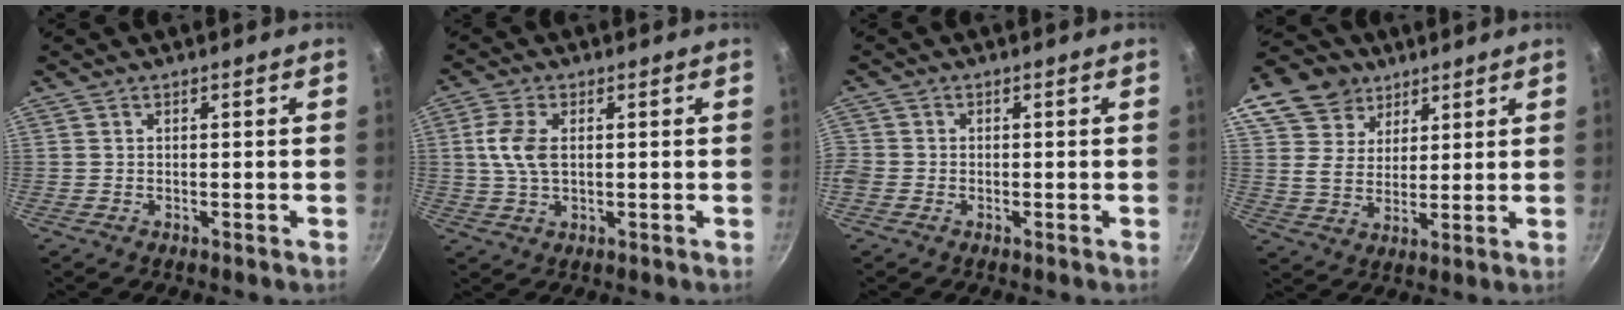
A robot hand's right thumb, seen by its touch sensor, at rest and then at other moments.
{"total": 6.7, "force": [0.8, 3.9, 5.4], "torque": [-0.110, 0.007, 0.015]}
{"total": 3.2, "force": [-1.4, 2.6, 1.3], "torque": [-0.032, 0.004, -0.034]}
{"total": 13.4, "force": [7.7, 9.6, 5.2], "torque": [-0.075, -0.016, 0.135]}